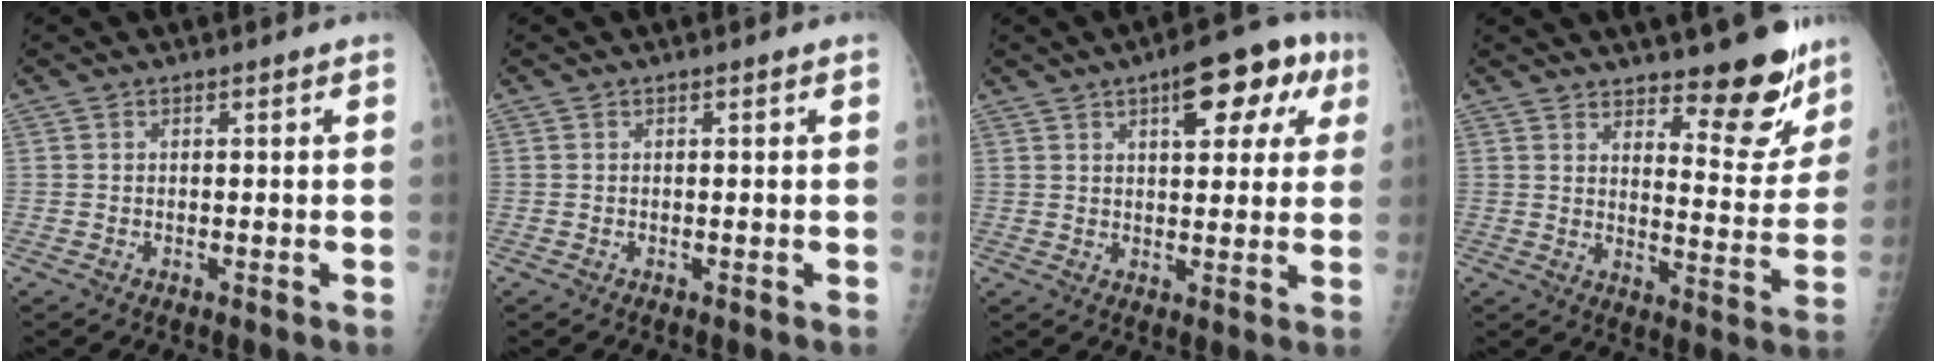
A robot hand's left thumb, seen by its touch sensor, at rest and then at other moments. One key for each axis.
{"total": 0.0}
{"total": 12.4, "fx": 5.6, "fy": 5.5, "fz": 9.6, "tx": -0.084, "ty": 0.007, "tz": 0.066}
{"total": 12.5, "fx": 9.5, "fy": 4.1, "fz": 7.1, "tx": -0.045, "ty": -0.076, "tz": 0.140}